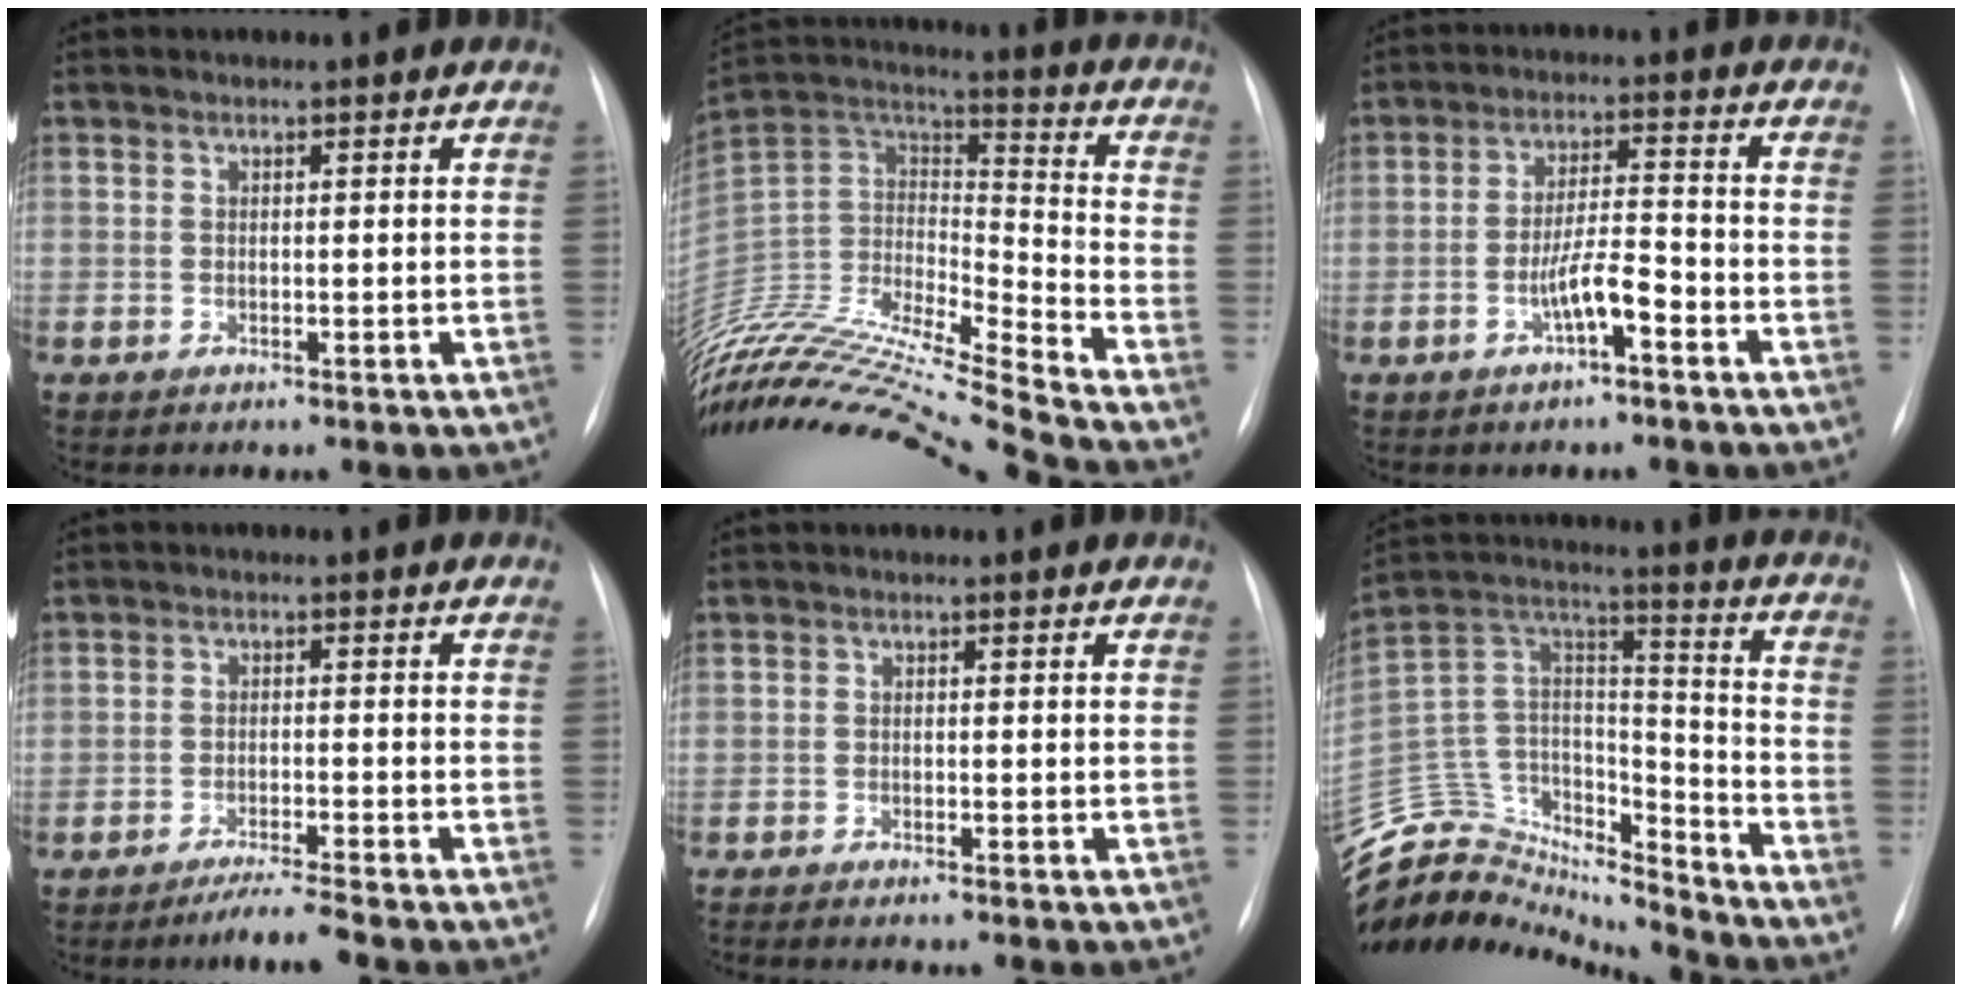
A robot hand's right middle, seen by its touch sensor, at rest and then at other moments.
{"total": 26.0, "force": [-24.3, -1.9, 8.9], "torque": [-0.197, -0.014, -0.418]}
{"total": 7.7, "force": [-3.8, 1.1, 6.6], "torque": [-0.130, 0.011, -0.067]}
{"total": 3.6, "force": [-3.2, -0.6, 1.6], "torque": [-0.030, -0.012, -0.058]}
{"total": 4.2, "force": [-3.6, 0.1, 2.2], "torque": [-0.027, -0.007, -0.050]}
{"total": 21.2, "force": [-20.4, 5.0, 2.9], "torque": [-0.065, 0.074, -0.335]}